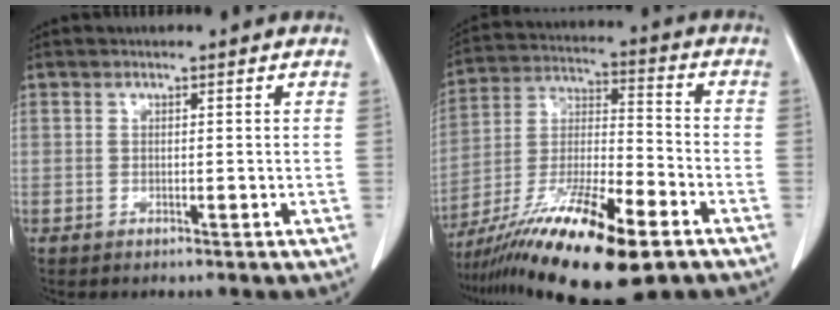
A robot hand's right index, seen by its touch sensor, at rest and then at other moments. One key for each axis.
{"total": 20.3, "fx": -12.6, "fy": 3.1, "fz": 15.6, "tx": -0.289, "ty": -0.032, "tz": -0.221}